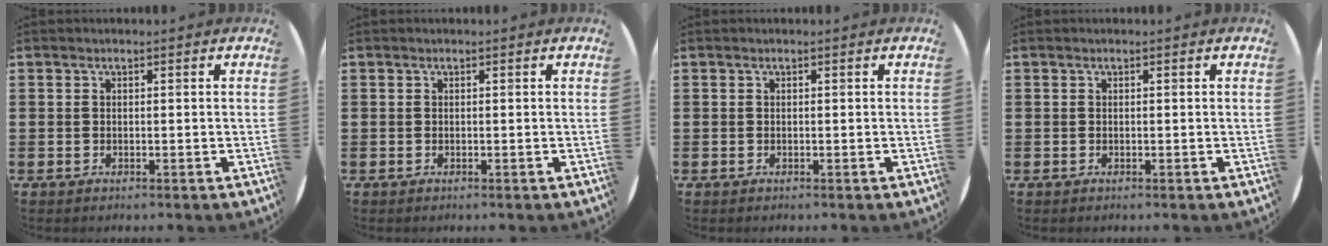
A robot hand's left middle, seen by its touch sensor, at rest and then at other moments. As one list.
[{"total": 0.0}, {"total": 0.0}, {"total": 0.0}]